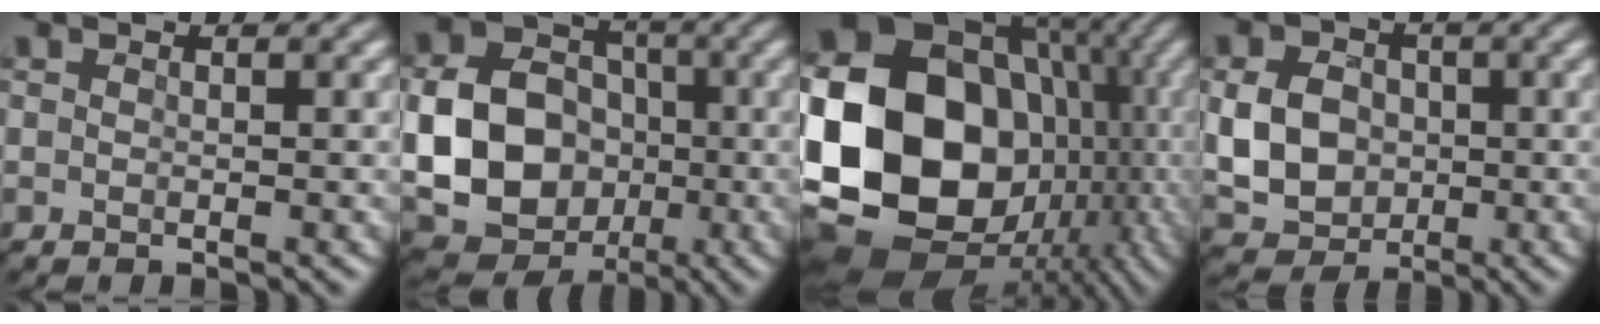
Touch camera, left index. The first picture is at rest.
{"total": 13.9, "force": [-1.8, 12.0, 6.8], "torque": [-0.140, -0.027, -0.039]}
{"total": 23.8, "force": [-1.4, 19.5, 13.7], "torque": [-0.290, -0.009, -0.046]}
{"total": 5.4, "force": [-0.2, 4.5, 3.0], "torque": [-0.065, 0.006, -0.003]}